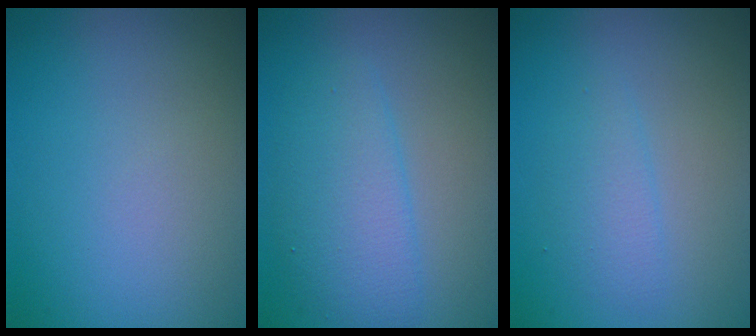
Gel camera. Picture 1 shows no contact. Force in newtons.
{"total": 3.7, "press": 3.7, "slide": 0.2}
{"total": 1.8, "press": 1.8, "slide": 0.1}